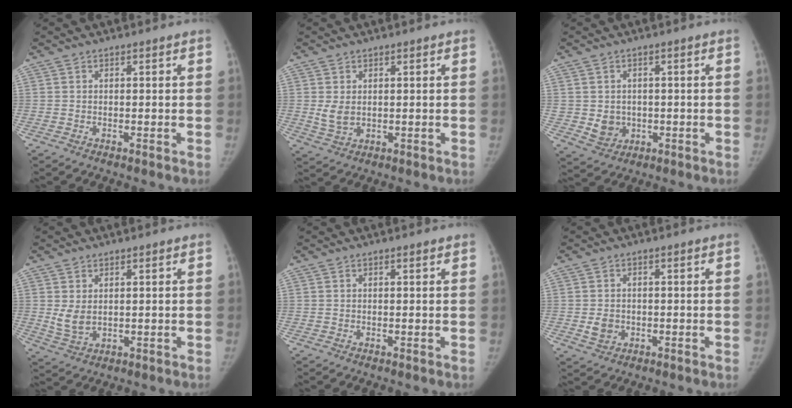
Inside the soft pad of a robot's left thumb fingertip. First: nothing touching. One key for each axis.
{"total": 3.4, "fx": 0.5, "fy": 2.4, "fz": 2.3, "tx": -0.036, "ty": -0.011, "tz": 0.020}
{"total": 4.7, "fx": -0.5, "fy": 4.2, "fz": 2.0, "tx": -0.012, "ty": 0.001, "tz": 0.006}
{"total": 4.1, "fx": 0.9, "fy": 2.7, "fz": 2.9, "tx": -0.048, "ty": -0.013, "tz": 0.029}
{"total": 0.6, "fx": 0.4, "fy": 0.1, "fz": 0.4, "tx": -0.006, "ty": -0.001, "tz": 0.005}
{"total": 3.2, "fx": -0.6, "fy": 2.7, "fz": 1.6, "tx": -0.018, "ty": 0.001, "tz": -0.003}